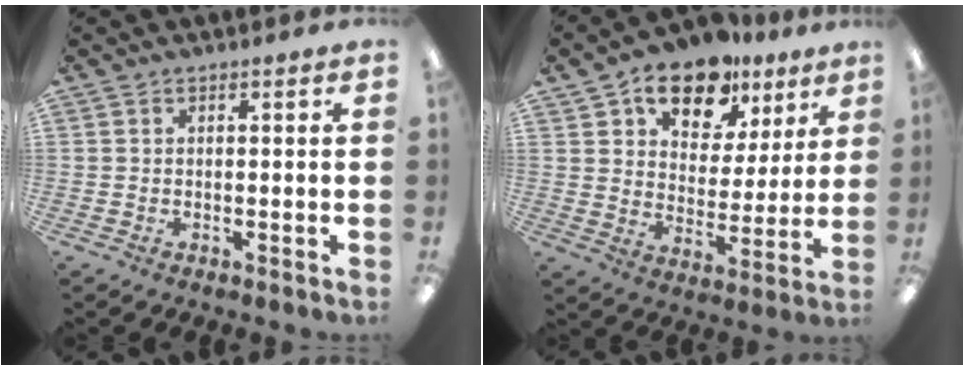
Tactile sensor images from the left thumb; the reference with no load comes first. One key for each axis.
{"total": 14.7, "fx": 10.3, "fy": 8.3, "fz": 6.4, "tx": -0.096, "ty": -0.058, "tz": 0.182}